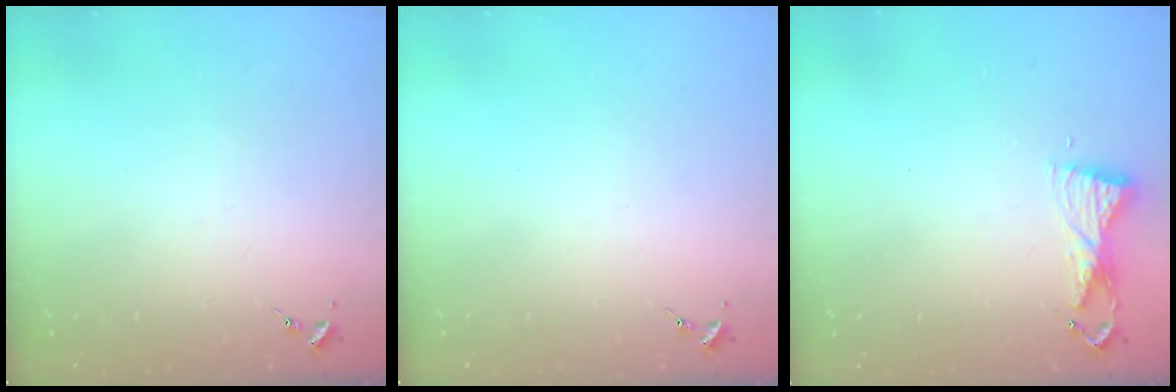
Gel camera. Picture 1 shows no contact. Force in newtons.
{"total": 0.0}
{"total": 6.2, "press": 6.1, "slide": 0.6}